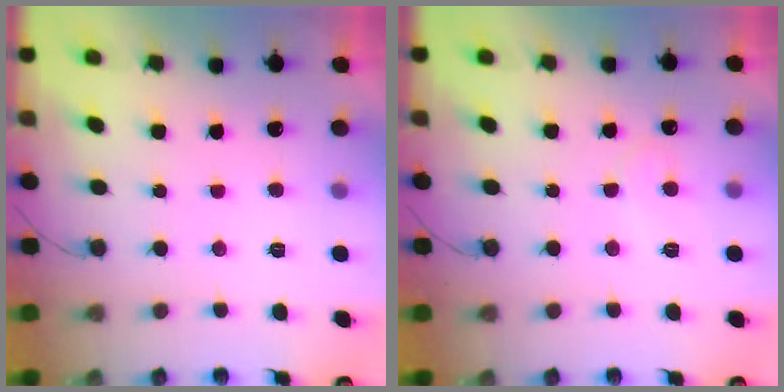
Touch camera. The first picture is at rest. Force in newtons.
{"total": 5.2, "press": 5.1, "slide": 0.4}